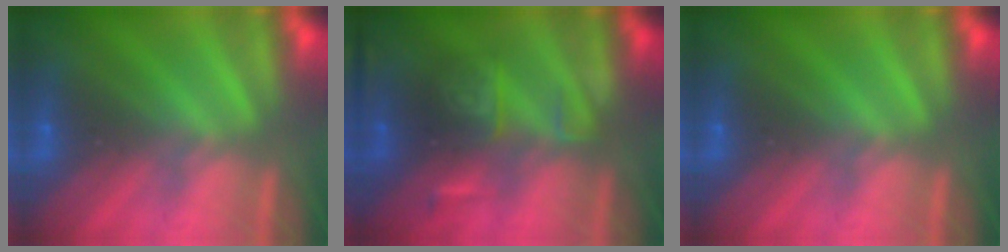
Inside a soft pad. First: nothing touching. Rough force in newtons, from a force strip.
{"total": 2.6}
{"total": 0.0}